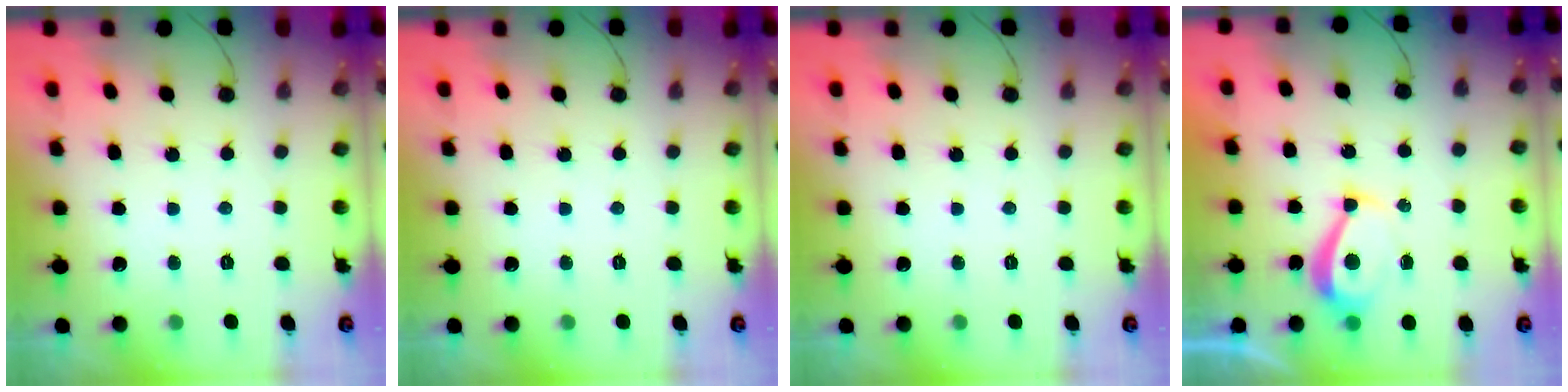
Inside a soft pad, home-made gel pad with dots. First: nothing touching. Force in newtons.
{"total": 0.0}
{"total": 0.0}
{"total": 6.1, "press": 6.0, "slide": 0.9}